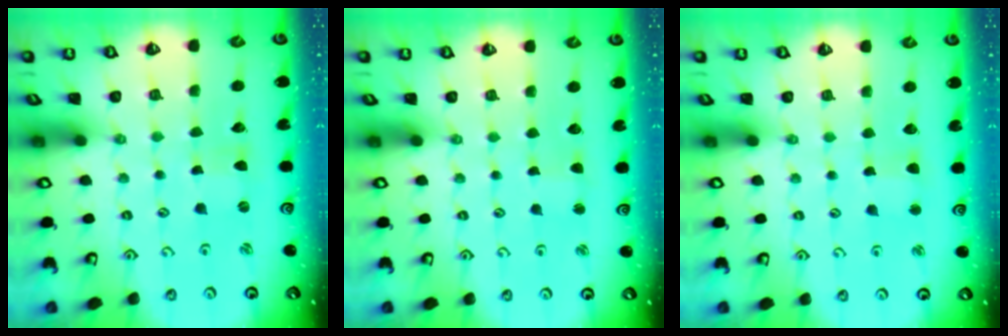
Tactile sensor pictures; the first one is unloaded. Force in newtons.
{"total": 1.5, "press": 1.5, "slide": 0.2}
{"total": 2.6, "press": 2.6, "slide": 0.3}